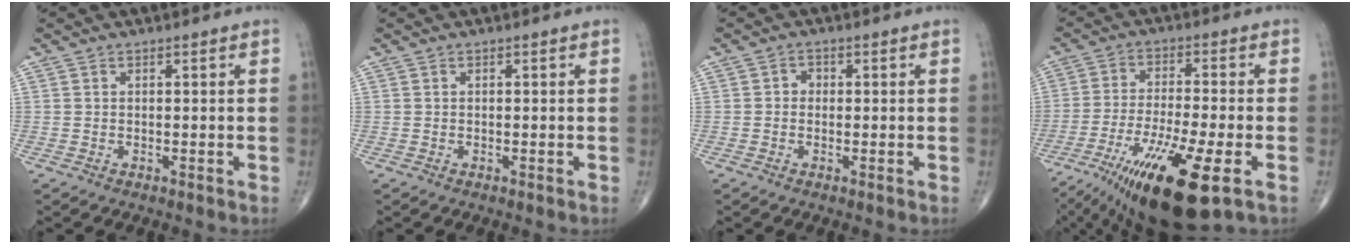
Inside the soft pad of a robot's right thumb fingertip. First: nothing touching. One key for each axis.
{"total": 0.0}
{"total": 1.6, "fx": -0.1, "fy": 1.4, "fz": 0.7, "tx": -0.001, "ty": 0.005, "tz": -0.007}
{"total": 17.6, "fx": -8.6, "fy": 3.5, "fz": 15.0, "tx": -0.285, "ty": -0.006, "tz": -0.141}